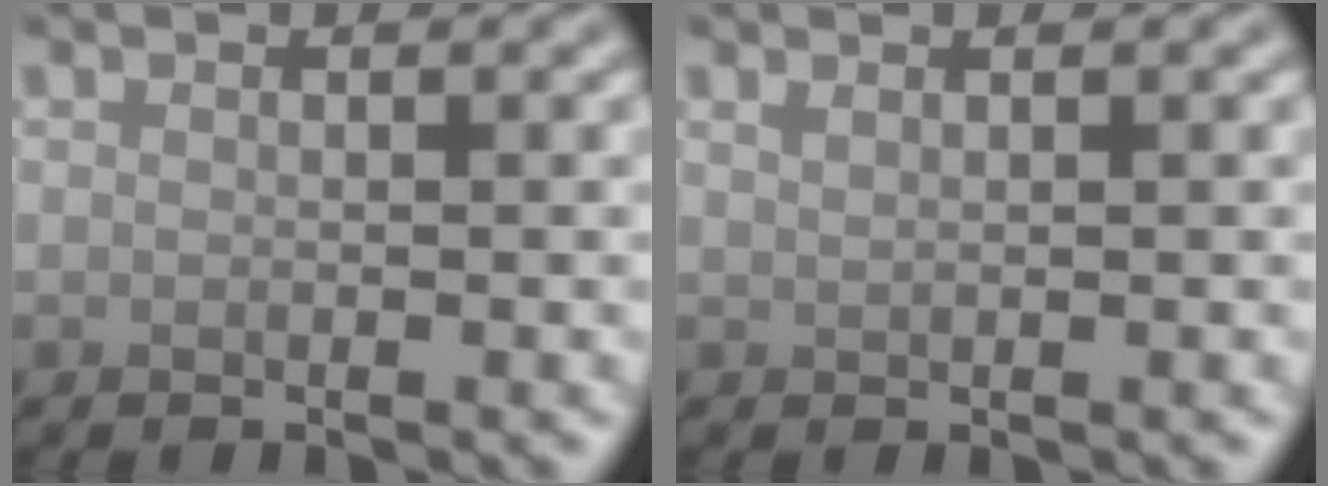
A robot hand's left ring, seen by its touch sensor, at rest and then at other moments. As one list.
[{"total": 0.7, "force": [0.5, 0.2, 0.3], "torque": [-0.005, 0.000, 0.011]}]